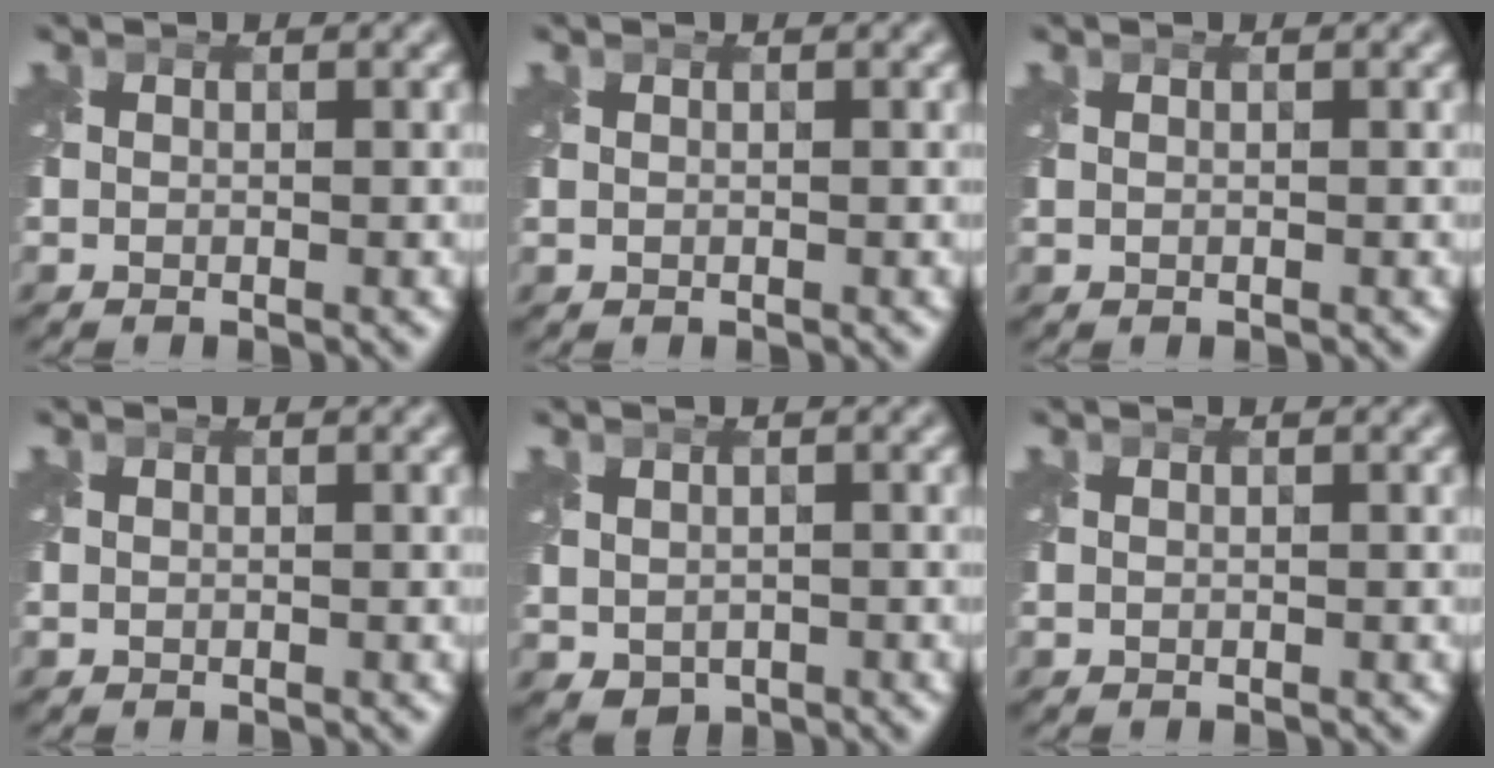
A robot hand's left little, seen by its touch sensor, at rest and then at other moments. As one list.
[{"total": 0.0}, {"total": 0.0}, {"total": 0.0}, {"total": 1.7, "force": [0.0, 1.4, 1.0], "torque": [-0.024, -0.009, 0.006]}, {"total": 0.0}]